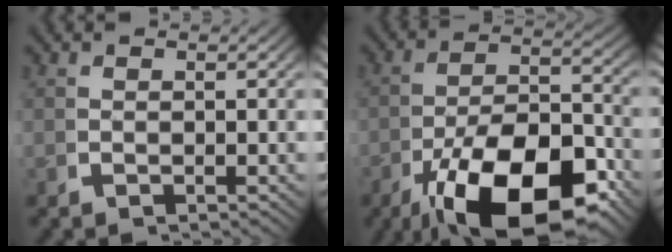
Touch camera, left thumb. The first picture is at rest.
{"total": 14.4, "force": [-5.2, 7.5, 11.1], "torque": [-0.207, -0.063, -0.053]}